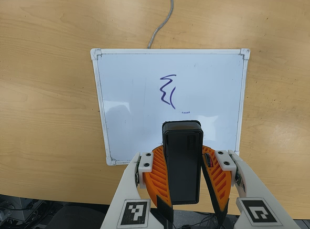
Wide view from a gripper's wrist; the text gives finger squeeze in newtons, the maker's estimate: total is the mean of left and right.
{"total": 10.6, "left": 11.1, "right": 10.0}